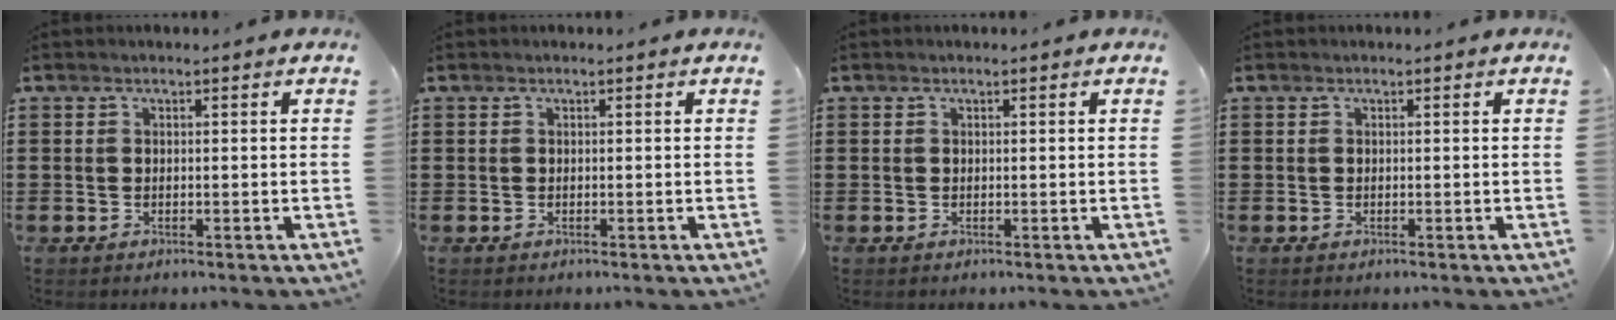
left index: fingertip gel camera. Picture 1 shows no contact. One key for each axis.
{"total": 0.0}
{"total": 0.0}
{"total": 0.0}